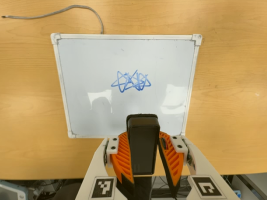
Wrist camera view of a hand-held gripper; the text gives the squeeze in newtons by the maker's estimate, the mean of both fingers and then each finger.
{"total": 9.0, "left": 7.8, "right": 10.3}